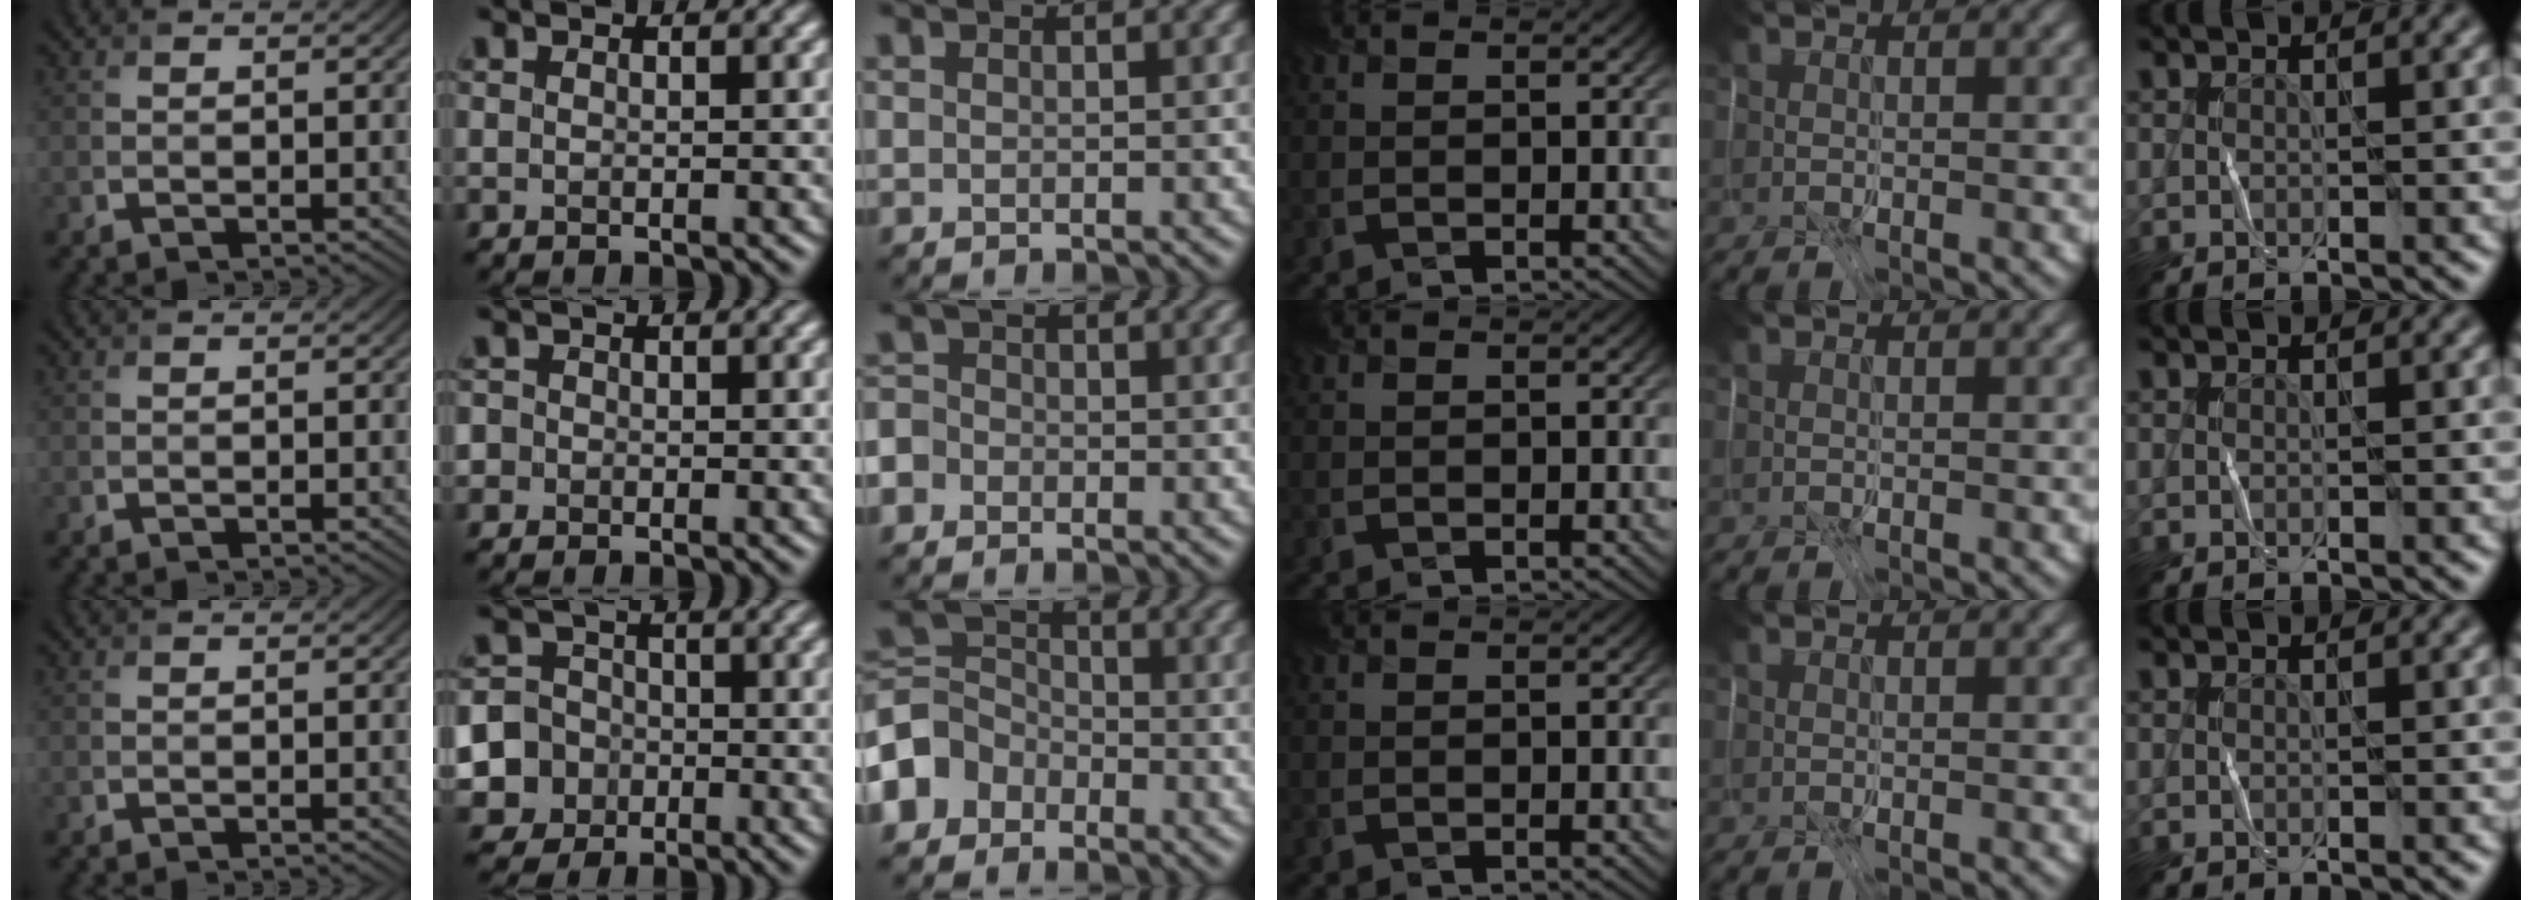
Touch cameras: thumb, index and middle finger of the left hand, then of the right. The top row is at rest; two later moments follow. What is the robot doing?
{"motion": "fold", "object": "coffee filter"}